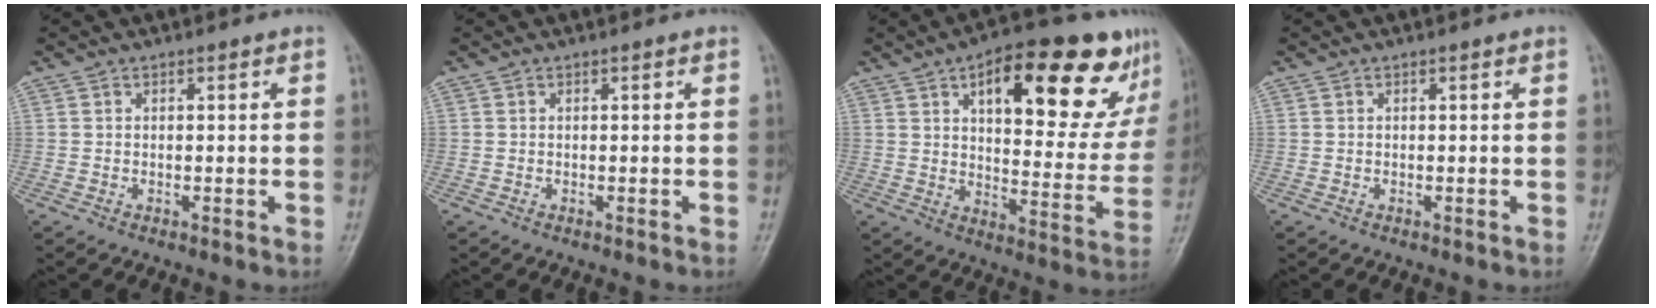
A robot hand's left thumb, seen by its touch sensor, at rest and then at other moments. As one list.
[{"total": 0.0}, {"total": 24.8, "force": [12.6, 9.6, 19.1], "torque": [-0.220, -0.020, 0.182]}, {"total": 0.0}]